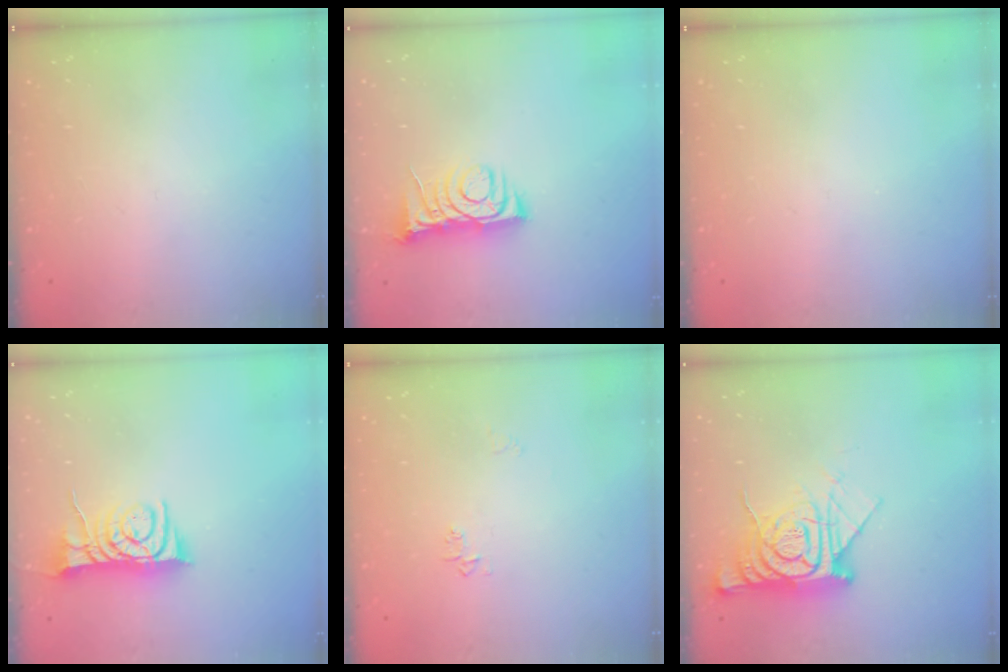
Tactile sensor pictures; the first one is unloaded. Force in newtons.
{"total": 7.1, "press": 7.0, "slide": 1.0}
{"total": 0.0}
{"total": 9.1, "press": 9.1, "slide": 0.5}
{"total": 4.2, "press": 4.1, "slide": 0.7}
{"total": 14.6, "press": 14.5, "slide": 1.4}